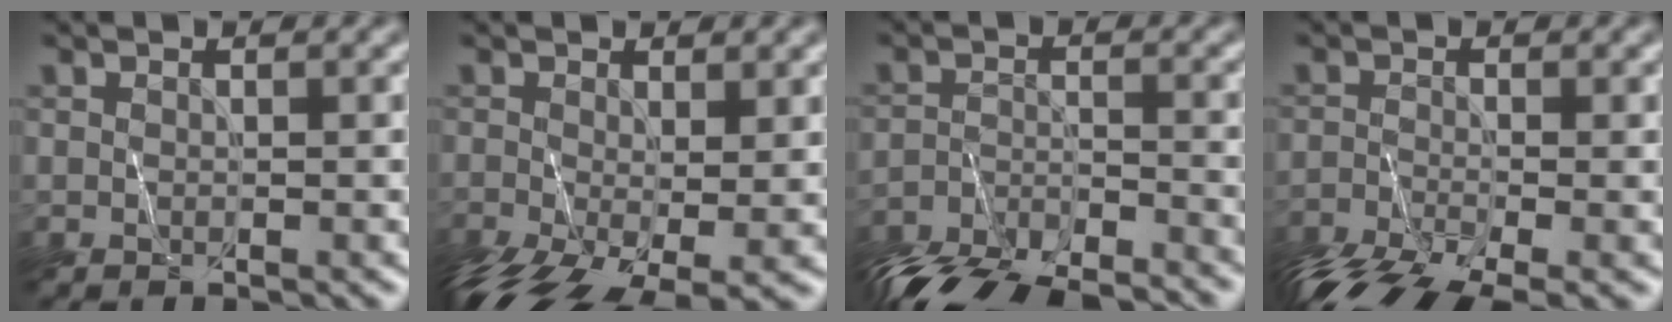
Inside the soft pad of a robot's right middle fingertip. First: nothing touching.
{"total": 7.5, "force": [-3.7, 3.2, 5.7], "torque": [-0.124, -0.034, -0.060]}
{"total": 9.5, "force": [-9.1, 1.6, 2.4], "torque": [-0.045, -0.026, -0.155]}
{"total": 7.3, "force": [-5.6, 2.2, 4.1], "torque": [-0.083, -0.026, -0.109]}